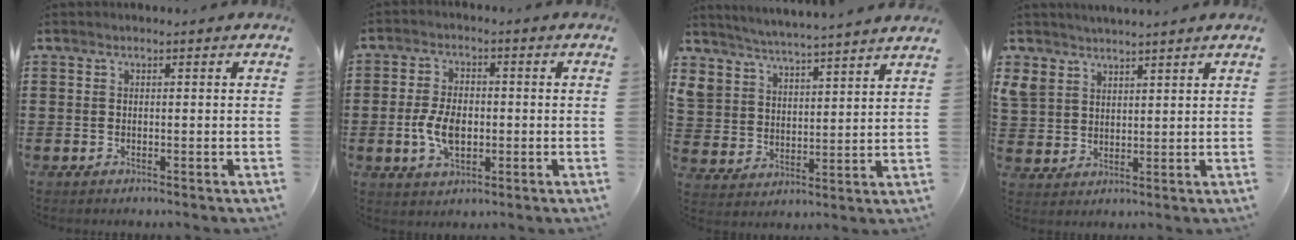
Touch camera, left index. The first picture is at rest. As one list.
[{"total": 6.6, "force": [-0.9, 3.8, 5.3], "torque": [-0.107, -0.001, -0.020]}, {"total": 5.0, "force": [5.0, 0.0, -0.3], "torque": [-0.021, -0.039, 0.084]}, {"total": 3.8, "force": [3.4, 1.7, -0.2], "torque": [-0.015, -0.009, 0.063]}]